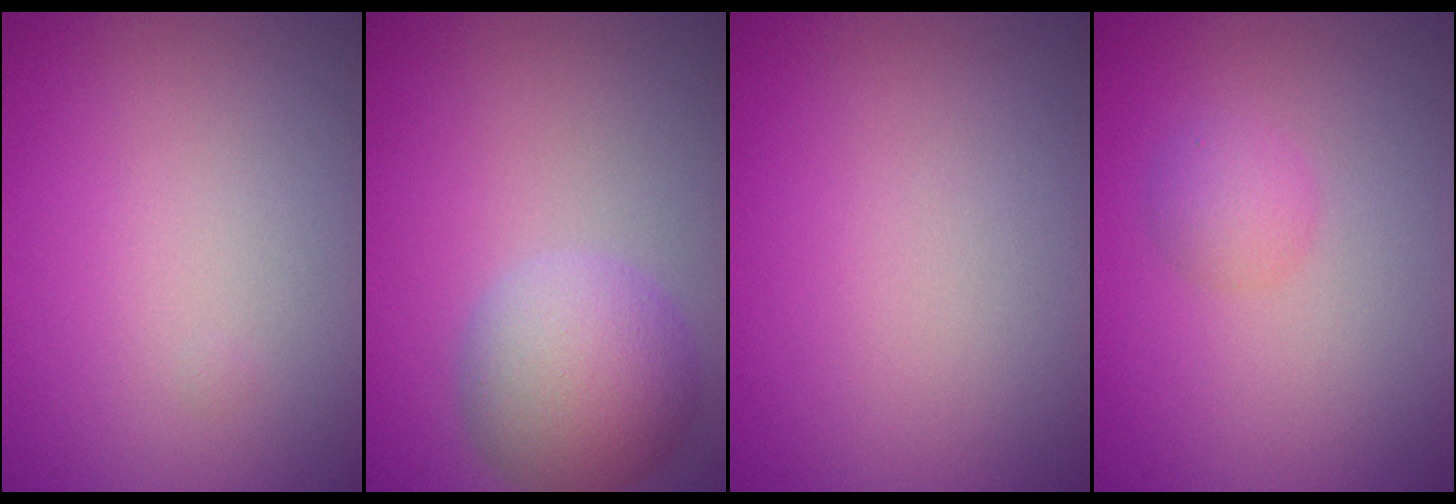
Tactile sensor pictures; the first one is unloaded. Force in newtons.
{"total": 5.5, "press": 5.5, "slide": 0.3}
{"total": 0.0}
{"total": 1.7, "press": 1.7, "slide": 0.1}